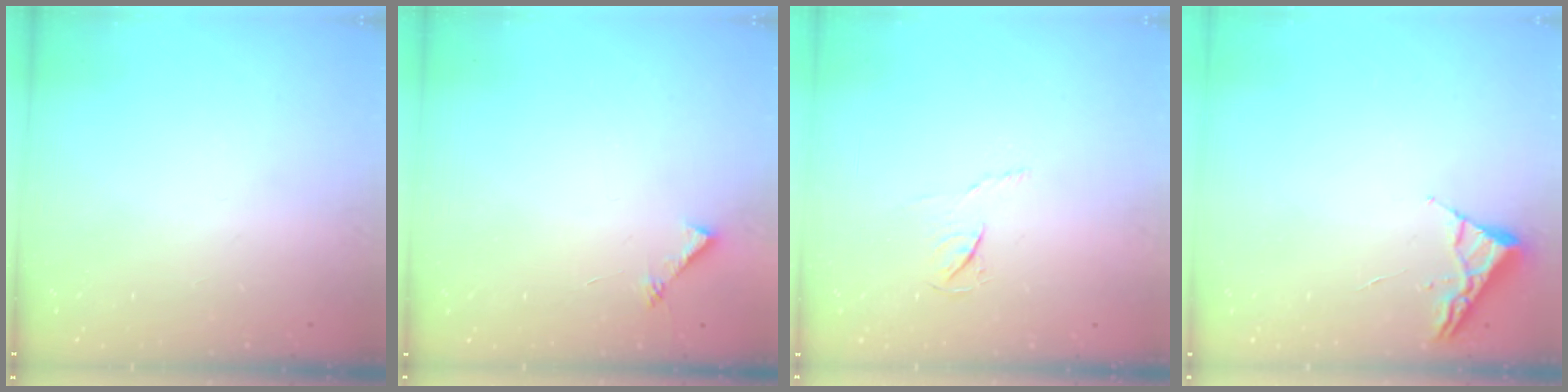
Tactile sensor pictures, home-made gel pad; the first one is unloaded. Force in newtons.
{"total": 5.6, "press": 5.5, "slide": 0.6}
{"total": 3.9, "press": 3.9, "slide": 0.4}
{"total": 2.6, "press": 2.6, "slide": 0.3}